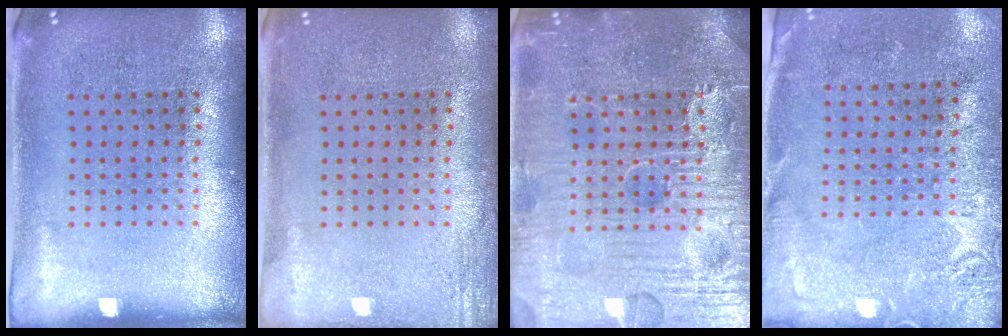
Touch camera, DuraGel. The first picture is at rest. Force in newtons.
{"total": 1.8, "press": 1.8, "slide": 0.2}
{"total": 7.9, "press": 7.8, "slide": 0.9}
{"total": 2.6, "press": 2.4, "slide": 1.1}